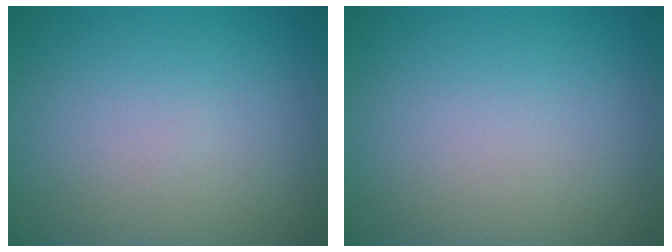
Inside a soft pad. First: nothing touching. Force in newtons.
{"total": 0.0}